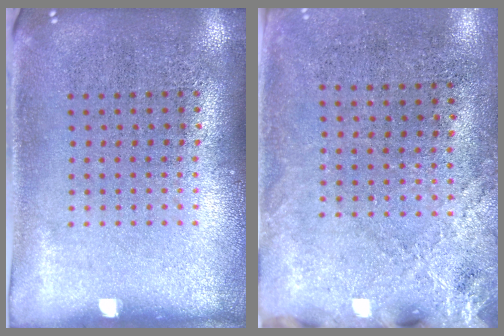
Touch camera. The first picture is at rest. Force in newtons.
{"total": 2.5, "press": 2.1, "slide": 1.3}